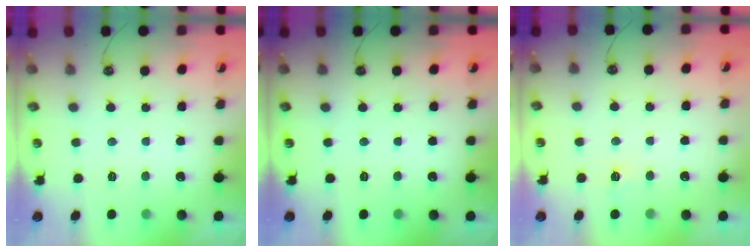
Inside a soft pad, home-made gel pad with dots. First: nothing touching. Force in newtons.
{"total": 0.0}
{"total": 4.3, "press": 4.2, "slide": 0.7}